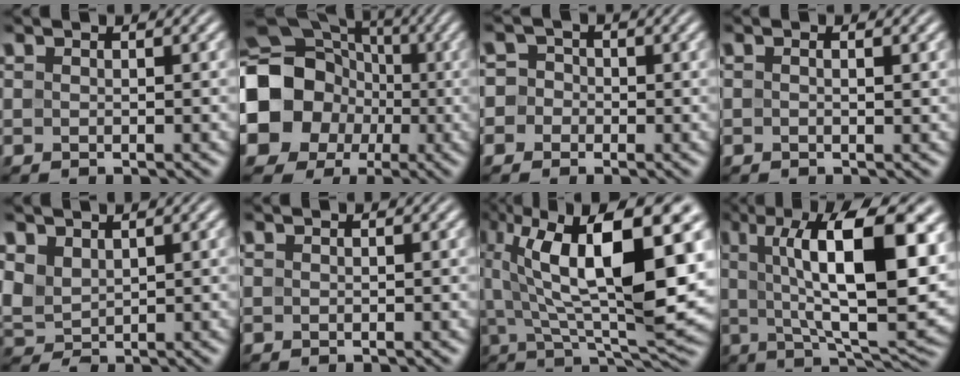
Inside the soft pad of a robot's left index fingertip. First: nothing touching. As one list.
[{"total": 16.6, "force": [-2.1, 15.0, 6.7], "torque": [-0.145, -0.003, -0.077]}, {"total": 3.7, "force": [-1.0, 3.5, 0.8], "torque": [0.015, 0.021, -0.054]}, {"total": 0.9, "force": [0.2, 0.2, 0.9], "torque": [-0.013, -0.005, 0.001]}, {"total": 3.3, "force": [1.6, 2.2, 1.9], "torque": [-0.055, 0.004, 0.032]}, {"total": 0.0}, {"total": 14.7, "force": [4.5, 4.4, 13.3], "torque": [-0.216, 0.013, 0.075]}, {"total": 14.5, "force": [3.6, 4.5, 13.3], "torque": [-0.191, 0.006, 0.053]}]